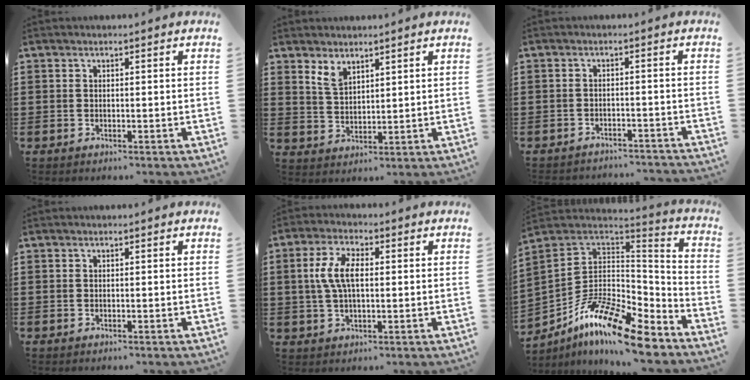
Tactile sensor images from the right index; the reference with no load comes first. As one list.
[{"total": 3.4, "force": [2.6, 1.6, 1.6], "torque": [-0.039, 0.002, 0.050]}, {"total": 2.2, "force": [-2.2, 0.1, 0.2], "torque": [-0.009, 0.000, -0.046]}, {"total": 0.0}, {"total": 6.6, "force": [0.7, 3.2, 5.7], "torque": [-0.136, 0.007, 0.003]}, {"total": 15.0, "force": [-10.0, 4.4, 10.3], "torque": [-0.200, 0.026, -0.187]}]